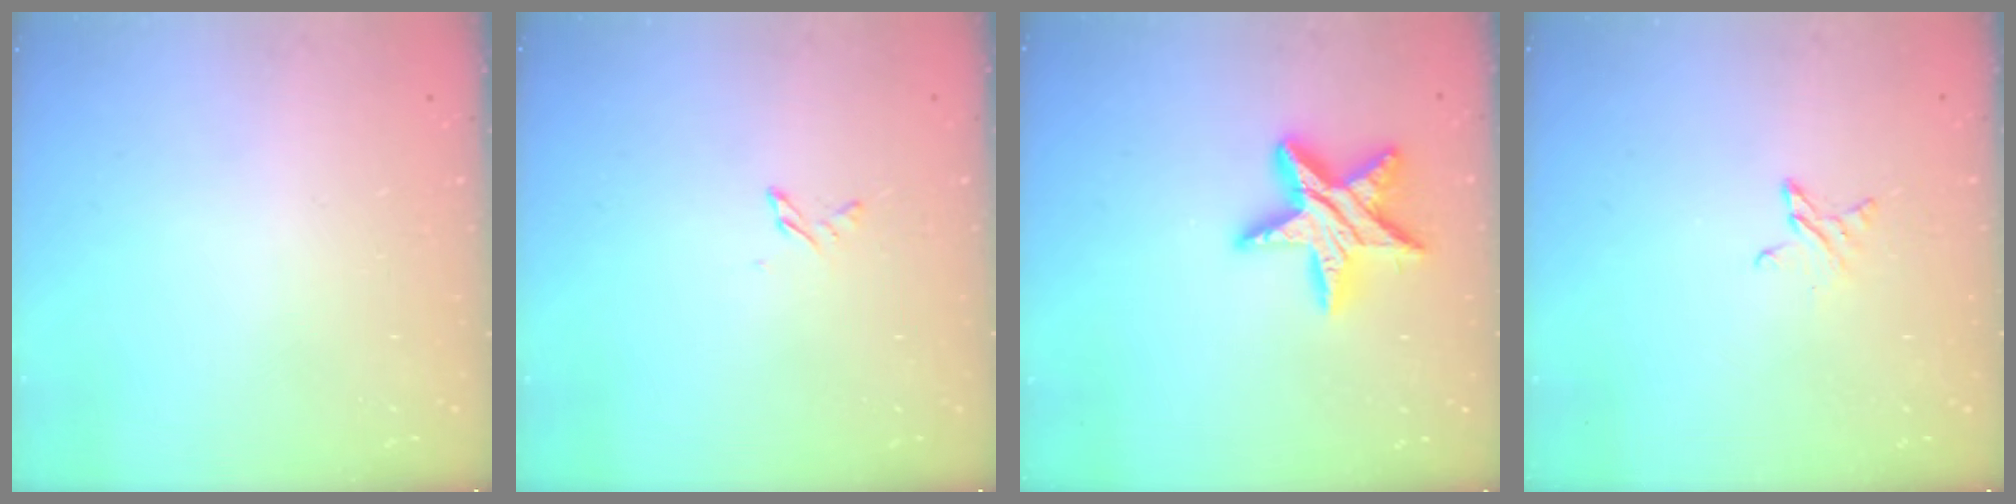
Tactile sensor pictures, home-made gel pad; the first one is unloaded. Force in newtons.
{"total": 2.6, "press": 2.6, "slide": 0.3}
{"total": 15.1, "press": 15.0, "slide": 1.4}
{"total": 4.1, "press": 4.1, "slide": 0.4}